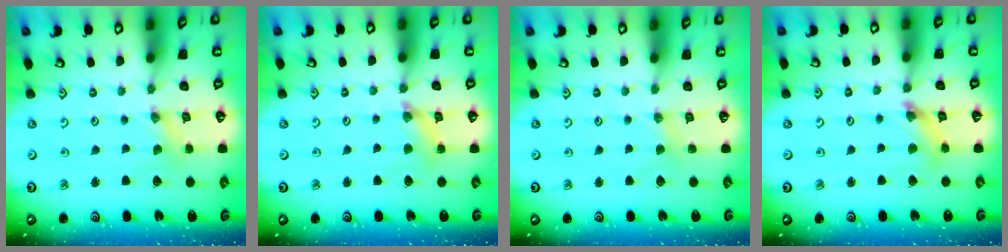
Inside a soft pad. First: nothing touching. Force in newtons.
{"total": 5.9, "press": 5.8, "slide": 0.7}
{"total": 1.7, "press": 1.6, "slide": 0.4}
{"total": 6.7, "press": 6.7, "slide": 0.7}